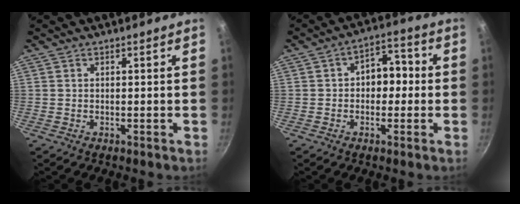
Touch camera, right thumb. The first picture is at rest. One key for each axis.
{"total": 7.4, "fx": 0.1, "fy": 5.0, "fz": 5.5, "tx": -0.047, "ty": 0.027, "tz": -0.008}